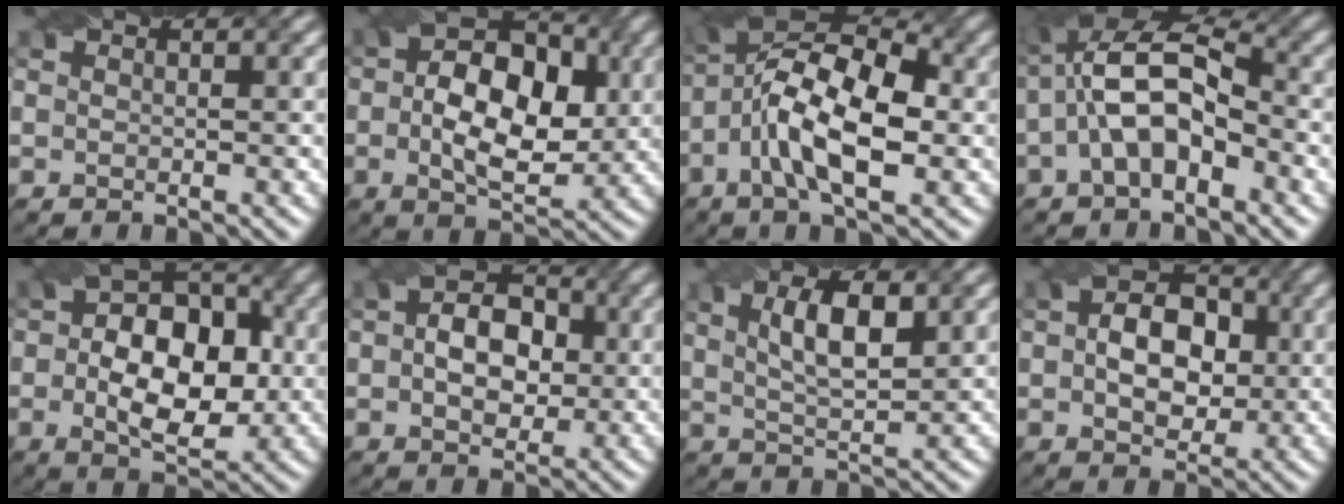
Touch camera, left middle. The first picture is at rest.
{"total": 9.5, "force": [0.3, 5.7, 7.6], "torque": [-0.122, 0.006, -0.003]}
{"total": 10.5, "force": [-1.6, 4.4, 9.4], "torque": [-0.169, 0.027, -0.041]}
{"total": 8.6, "force": [-0.7, 4.5, 7.2], "torque": [-0.140, 0.024, -0.024]}
{"total": 9.8, "force": [-0.1, 6.2, 7.6], "torque": [-0.117, 0.001, -0.006]}
{"total": 6.0, "force": [0.2, 4.1, 4.3], "torque": [-0.068, 0.008, -0.004]}
{"total": 5.0, "force": [1.8, 1.8, 4.3], "torque": [-0.082, 0.002, 0.031]}
{"total": 6.8, "force": [0.3, 4.6, 4.9], "torque": [-0.077, 0.007, -0.002]}